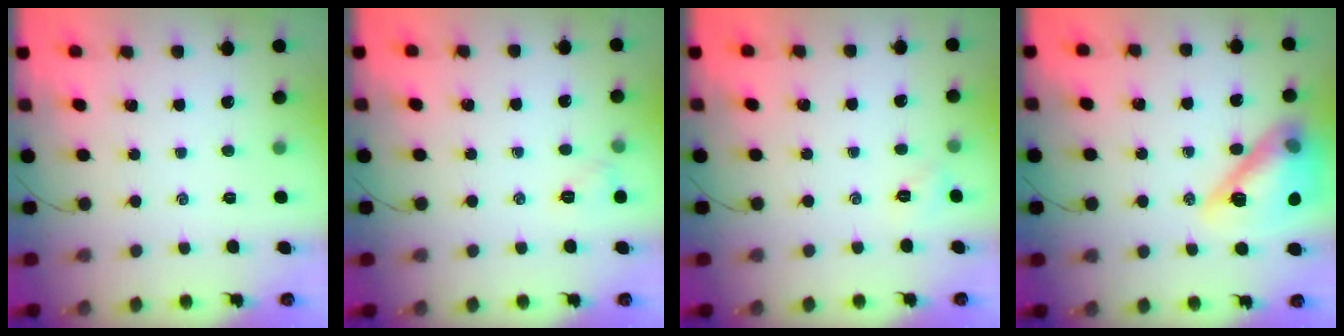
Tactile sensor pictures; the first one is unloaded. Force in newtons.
{"total": 5.6, "press": 5.4, "slide": 1.2}
{"total": 2.1, "press": 2.1, "slide": 0.6}
{"total": 18.6, "press": 18.3, "slide": 3.4}